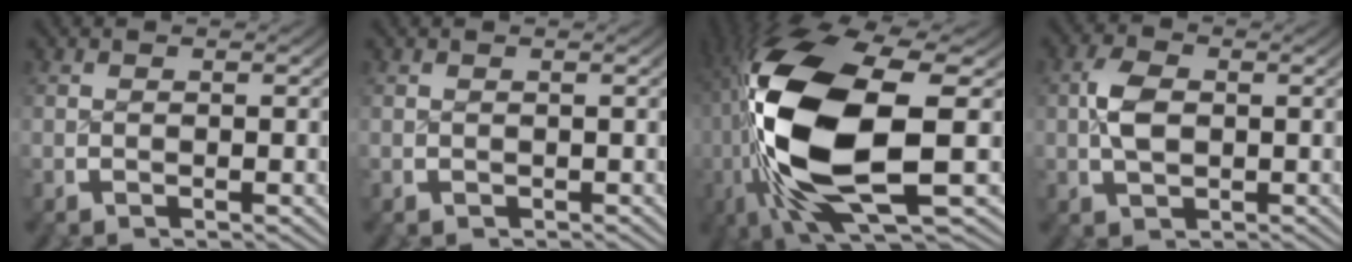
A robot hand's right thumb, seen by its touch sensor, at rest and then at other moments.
{"total": 0.8, "force": [0.2, -0.1, -0.8], "torque": [0.017, 0.001, 0.003]}
{"total": 20.9, "force": [-0.2, 10.5, 18.1], "torque": [-0.399, -0.052, 0.037]}
{"total": 2.5, "force": [0.6, 2.0, 1.4], "torque": [-0.037, -0.006, 0.013]}